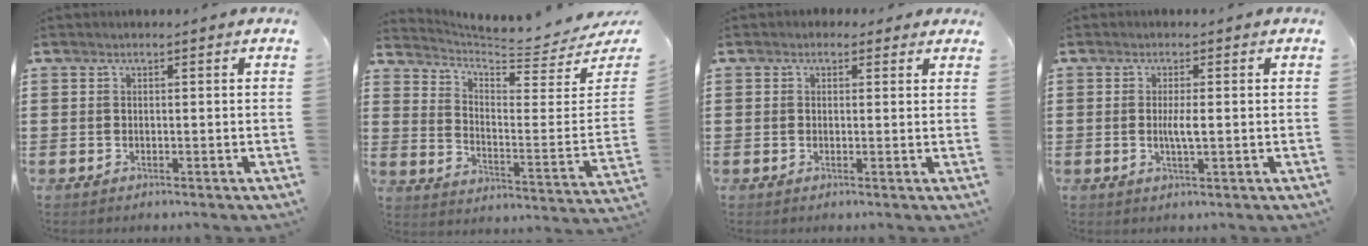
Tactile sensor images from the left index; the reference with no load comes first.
{"total": 5.1, "force": [4.6, 0.2, 2.1], "torque": [-0.059, -0.053, 0.074]}
{"total": 1.5, "force": [0.9, 1.0, 0.5], "torque": [-0.005, 0.006, 0.015]}
{"total": 2.6, "force": [-0.1, 0.4, 2.6], "torque": [-0.049, -0.004, -0.002]}